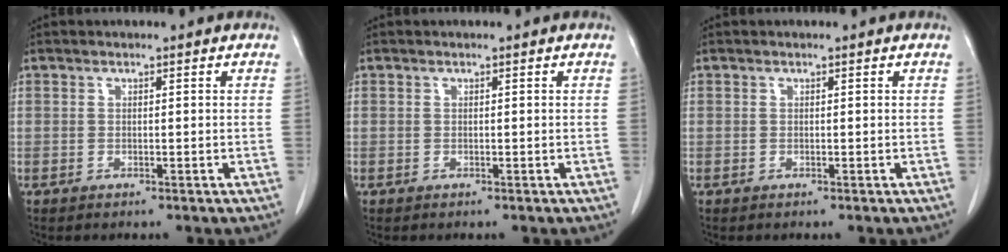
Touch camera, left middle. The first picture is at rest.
{"total": 0.0}
{"total": 0.0}